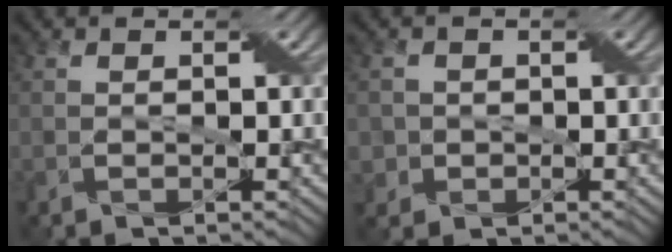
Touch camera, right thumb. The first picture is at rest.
{"total": 2.6, "force": [-0.4, 2.6, 0.3], "torque": [-0.004, 0.005, -0.017]}